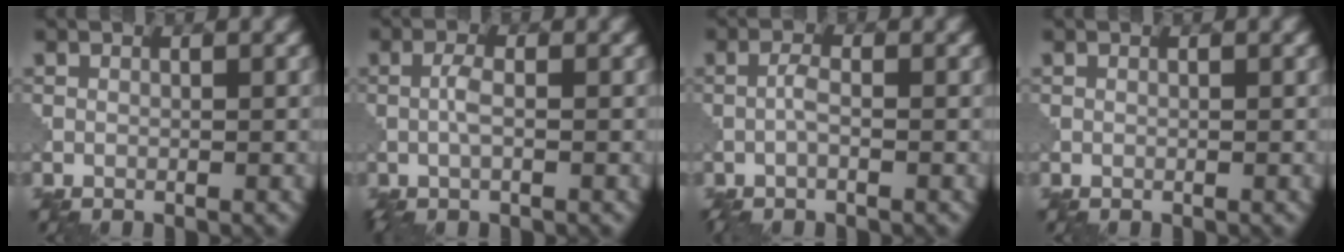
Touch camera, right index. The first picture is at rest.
{"total": 2.0, "force": [-0.4, 0.6, 1.9], "torque": [-0.043, 0.004, -0.011]}
{"total": 1.7, "force": [-0.7, 0.4, 1.4], "torque": [-0.034, 0.003, -0.019]}
{"total": 0.0}